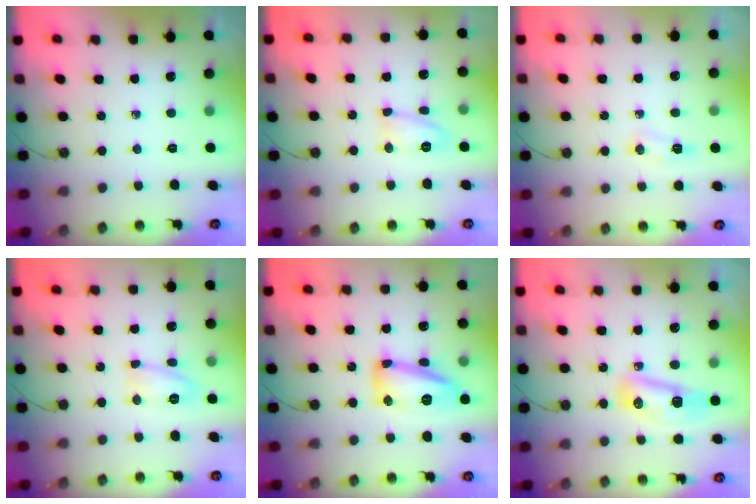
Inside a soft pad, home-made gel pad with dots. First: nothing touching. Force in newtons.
{"total": 9.0, "press": 8.9, "slide": 0.7}
{"total": 4.7, "press": 4.5, "slide": 1.5}
{"total": 9.0, "press": 8.9, "slide": 0.7}
{"total": 14.2, "press": 14.2, "slide": 0.6}
{"total": 10.5, "press": 10.4, "slide": 1.3}